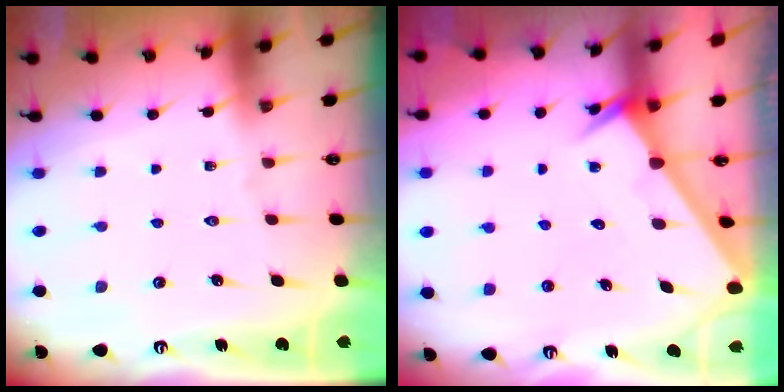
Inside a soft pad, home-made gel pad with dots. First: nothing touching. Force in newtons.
{"total": 2.6, "press": 2.6, "slide": 0.0}